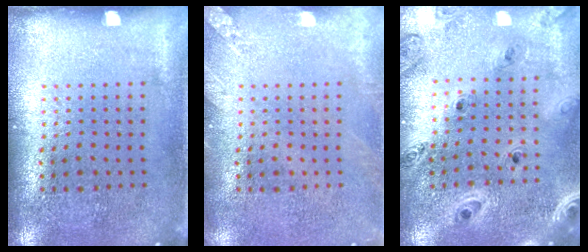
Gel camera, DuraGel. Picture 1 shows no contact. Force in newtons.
{"total": 1.6, "press": 1.6, "slide": 0.2}
{"total": 1.4, "press": 1.3, "slide": 0.2}